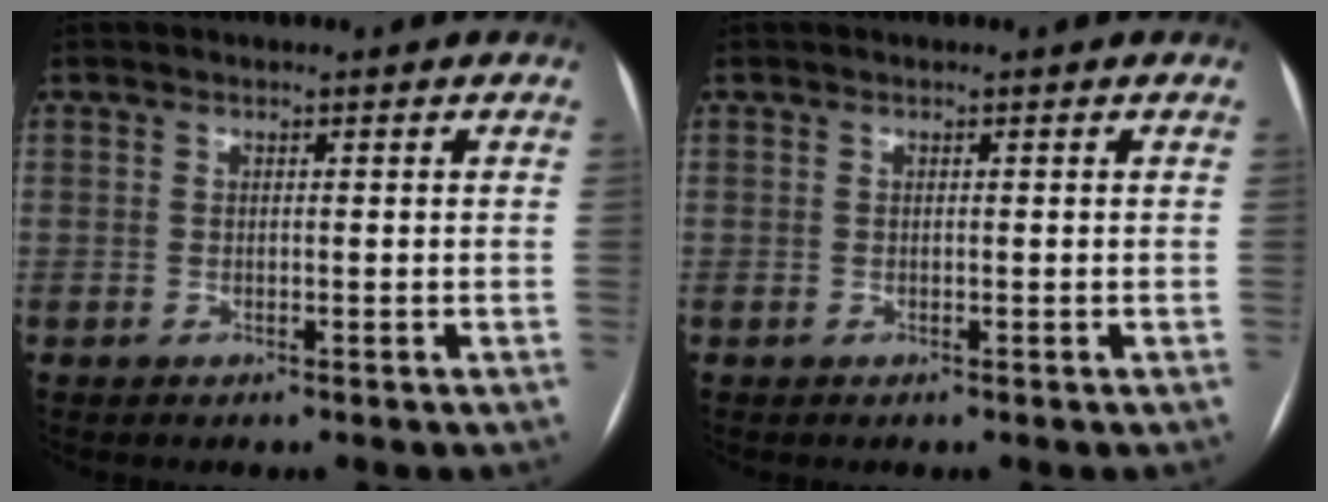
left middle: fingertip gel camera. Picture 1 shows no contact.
{"total": 0.0}